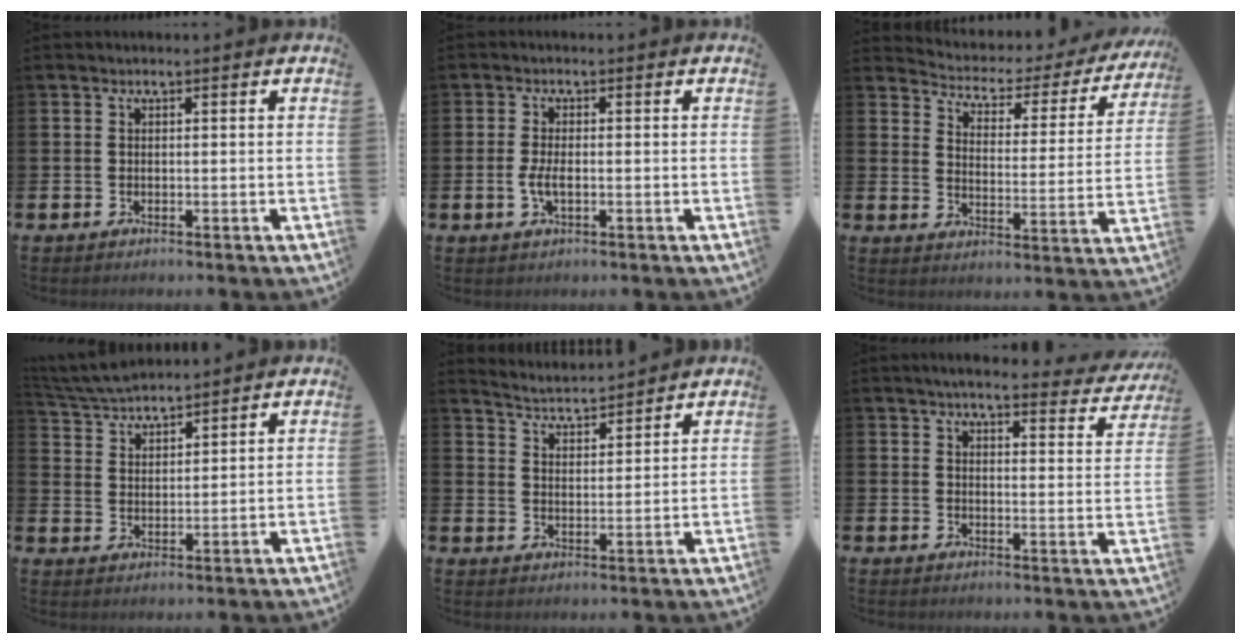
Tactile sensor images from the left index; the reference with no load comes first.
{"total": 2.5, "force": [-0.5, 1.0, 2.2], "torque": [-0.046, -0.004, -0.011]}
{"total": 3.1, "force": [2.7, 1.5, 0.6], "torque": [-0.038, -0.028, 0.034]}
{"total": 5.6, "force": [5.5, 0.7, 0.9], "torque": [-0.042, -0.025, 0.101]}
{"total": 4.3, "force": [4.2, 0.3, 0.0], "torque": [-0.019, -0.026, 0.076]}
{"total": 4.4, "force": [4.1, 0.5, 1.6], "torque": [-0.034, -0.025, 0.067]}